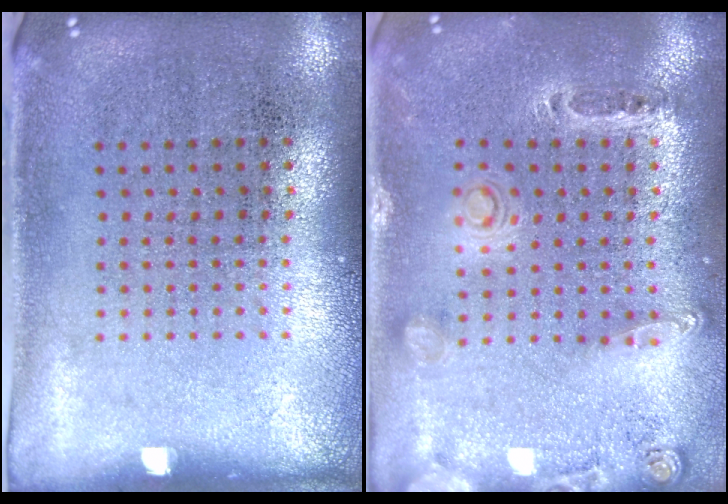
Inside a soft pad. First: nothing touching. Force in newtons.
{"total": 0.6, "press": 0.6, "slide": 0.3}